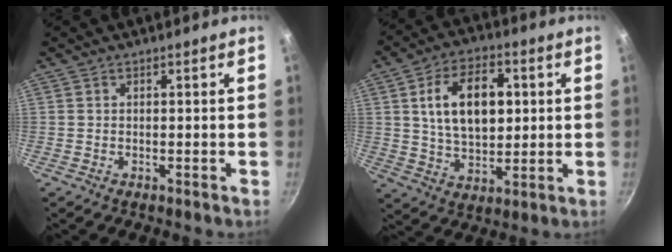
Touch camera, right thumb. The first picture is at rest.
{"total": 14.7, "force": [3.0, 9.0, 11.3], "torque": [-0.166, -0.001, 0.051]}